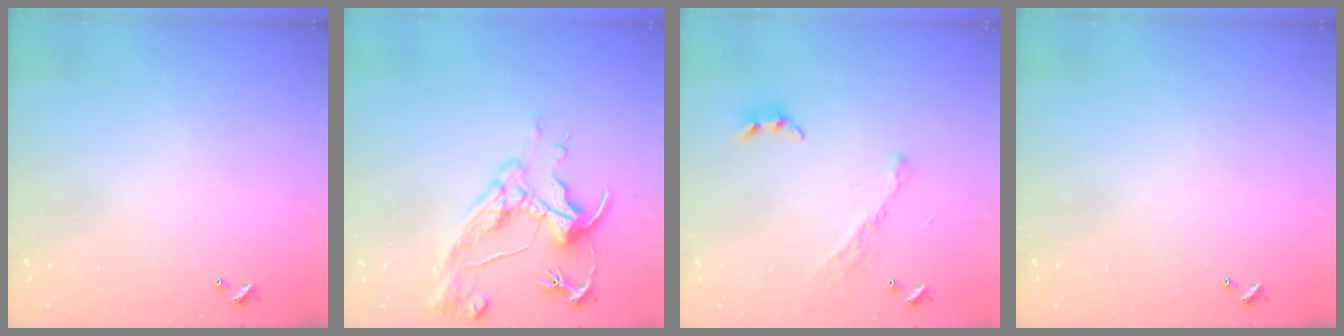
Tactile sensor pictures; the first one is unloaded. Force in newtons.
{"total": 9.6, "press": 9.5, "slide": 1.5}
{"total": 8.2, "press": 8.2, "slide": 0.9}
{"total": 0.0}